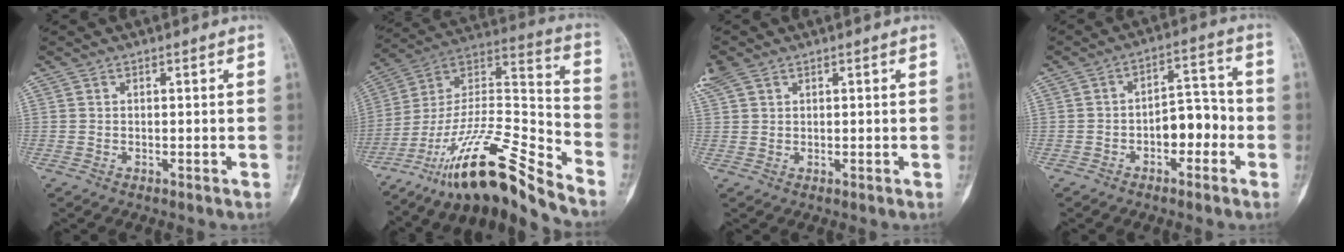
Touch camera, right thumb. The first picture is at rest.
{"total": 21.5, "force": [-17.1, 3.0, 12.8], "torque": [-0.236, 0.104, -0.306]}
{"total": 3.8, "force": [2.2, 2.4, 1.9], "torque": [-0.052, 0.017, 0.052]}
{"total": 7.5, "force": [-2.2, 4.4, 5.6], "torque": [-0.056, 0.038, -0.042]}